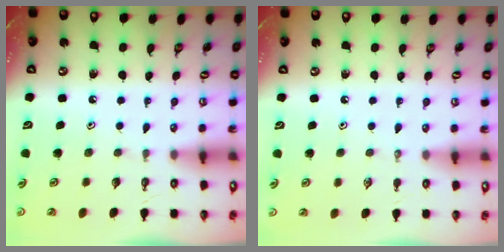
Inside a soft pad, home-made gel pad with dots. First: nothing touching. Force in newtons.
{"total": 0.0}